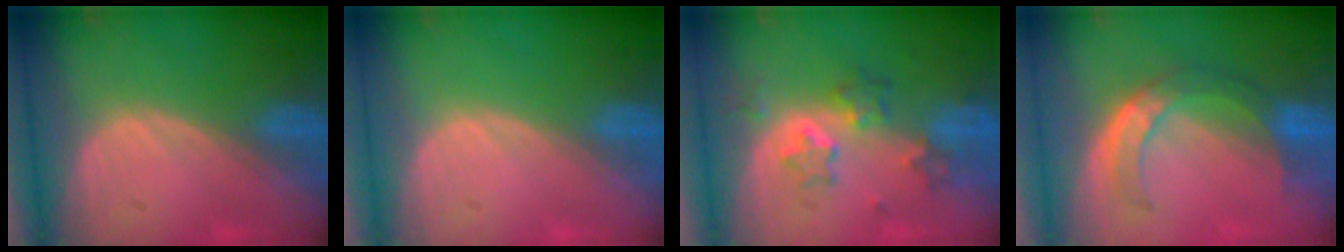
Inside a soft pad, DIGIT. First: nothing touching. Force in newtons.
{"total": 0.0}
{"total": 6.0, "press": 5.8, "slide": 1.5}
{"total": 7.9, "press": 6.6, "slide": 4.3}